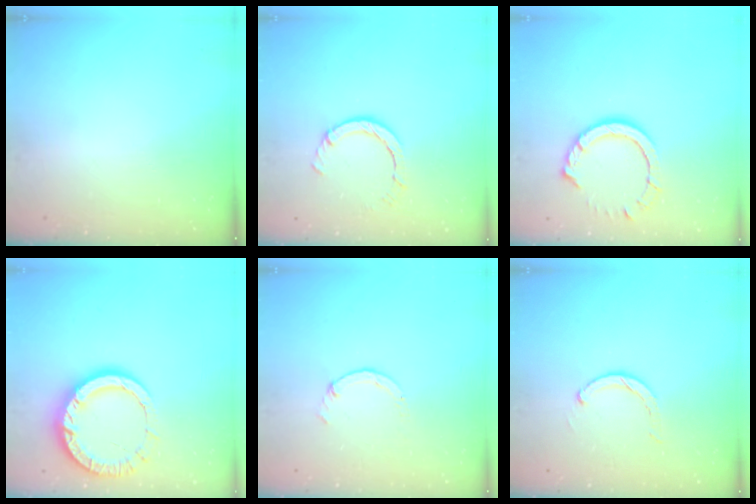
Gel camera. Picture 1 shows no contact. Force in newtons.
{"total": 4.2, "press": 4.2, "slide": 0.4}
{"total": 9.5, "press": 9.5, "slide": 1.1}
{"total": 13.0, "press": 12.9, "slide": 1.3}
{"total": 0.7, "press": 0.7, "slide": 0.2}
{"total": 3.5, "press": 3.4, "slide": 0.6}